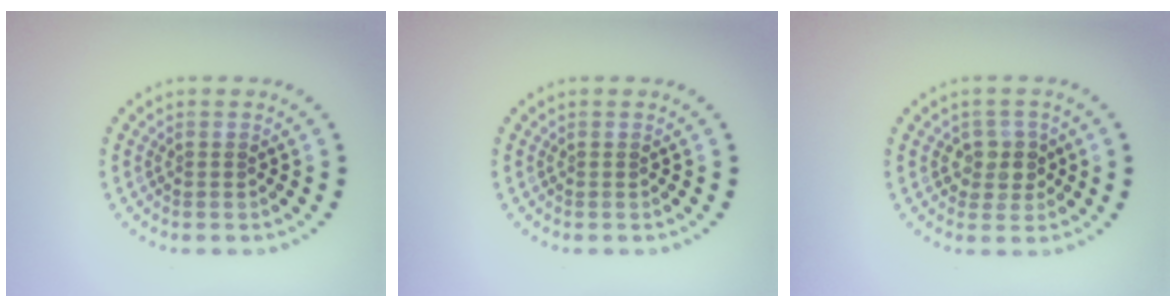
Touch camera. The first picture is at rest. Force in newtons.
{"total": 0.0}
{"total": 2.3, "press": 2.1, "slide": 0.8}